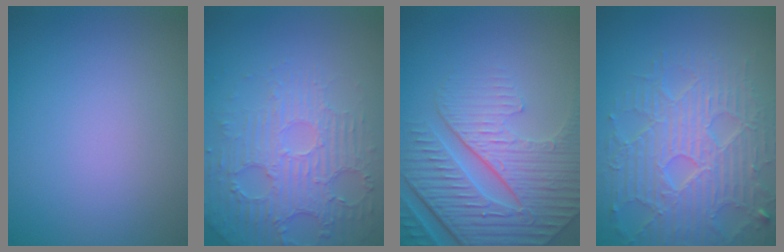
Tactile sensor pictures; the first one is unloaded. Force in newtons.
{"total": 6.1, "press": 3.9, "slide": 4.6}
{"total": 8.2, "press": 6.3, "slide": 5.2}
{"total": 7.4, "press": 5.9, "slide": 4.4}